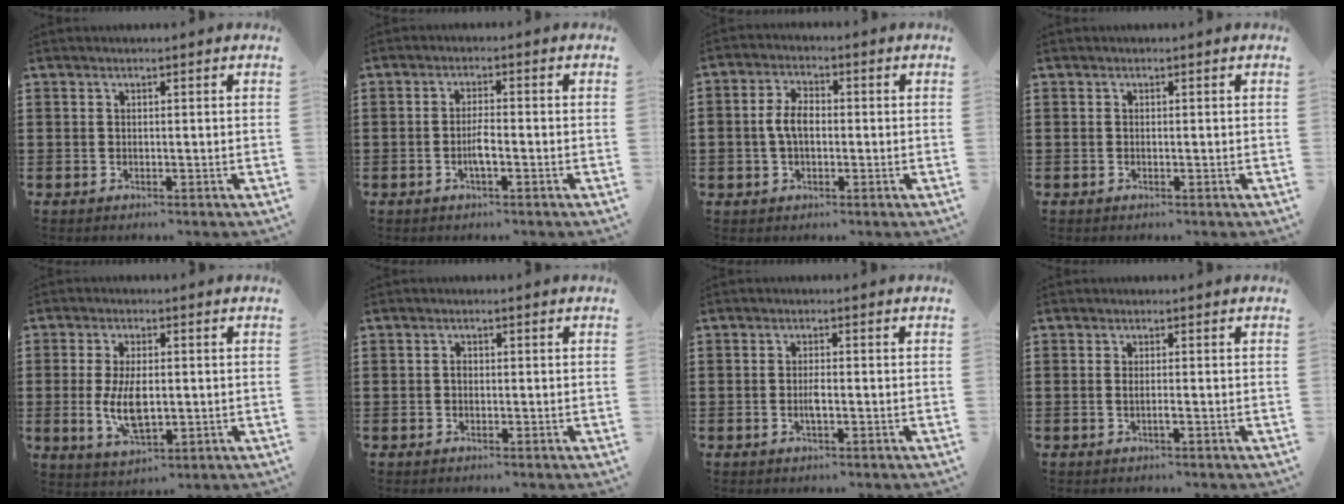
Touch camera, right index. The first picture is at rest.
{"total": 2.8, "force": [-1.0, 0.5, 2.5], "torque": [-0.060, -0.004, -0.023]}
{"total": 4.5, "force": [-0.3, 2.7, 3.6], "torque": [-0.091, 0.002, -0.014]}
{"total": 0.0}
{"total": 6.8, "force": [-0.4, 3.3, 5.9], "torque": [-0.119, -0.004, -0.012]}
{"total": 0.9, "force": [-0.1, 0.6, 0.7], "torque": [-0.014, 0.001, -0.002]}
{"total": 2.0, "force": [-0.5, 0.5, 1.8], "torque": [-0.041, -0.001, -0.011]}
{"total": 1.1, "force": [-0.4, 0.0, 1.0], "torque": [-0.018, -0.003, -0.007]}